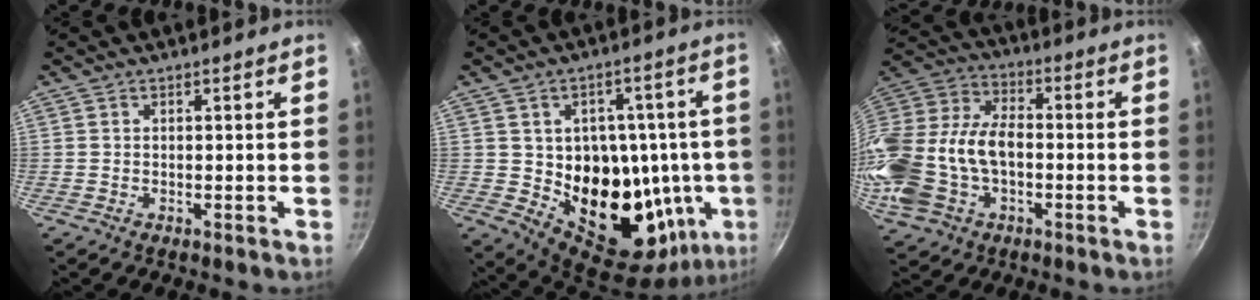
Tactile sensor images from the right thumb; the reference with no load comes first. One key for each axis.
{"total": 22.5, "fx": -1.4, "fy": 15.9, "fz": 15.9, "tx": -0.167, "ty": -0.004, "tz": -0.001}
{"total": 22.8, "fx": -3.6, "fy": 15.2, "fz": 16.7, "tx": -0.361, "ty": 0.039, "tz": -0.069}